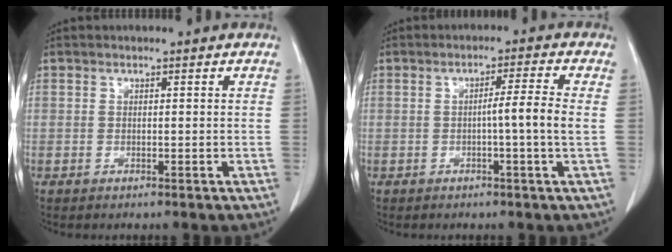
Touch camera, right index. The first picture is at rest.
{"total": 4.4, "force": [-0.5, -1.0, 4.3], "torque": [-0.065, 0.003, -0.009]}